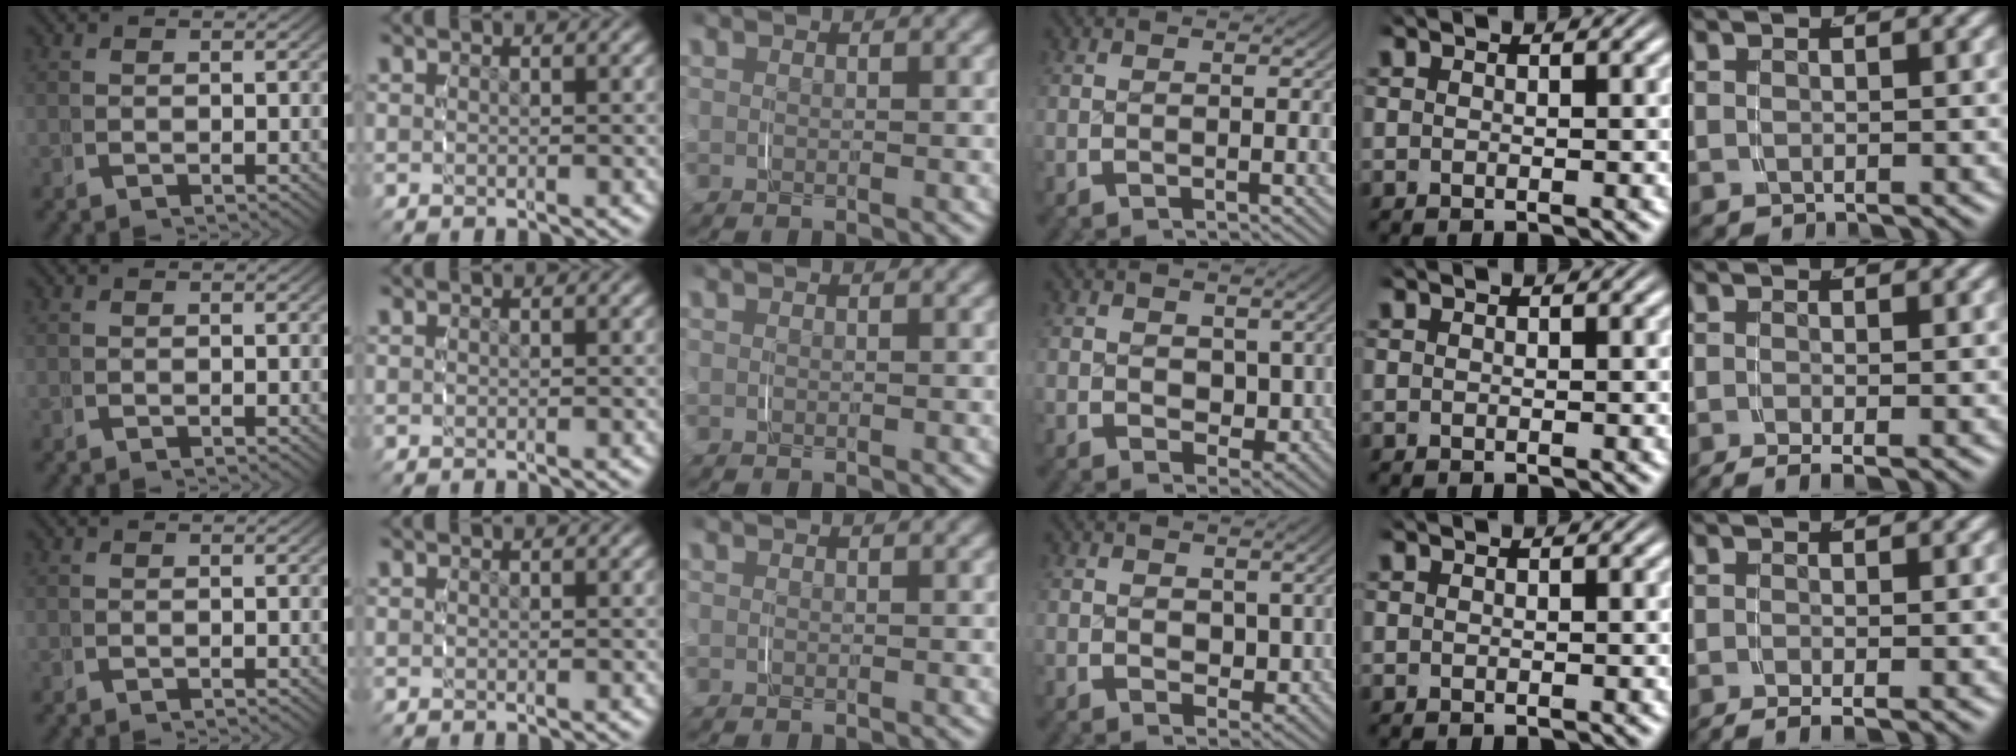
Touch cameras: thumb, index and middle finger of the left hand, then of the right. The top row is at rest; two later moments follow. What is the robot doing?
{"motion": "grasp_and_lifting", "object": "toothpaste"}